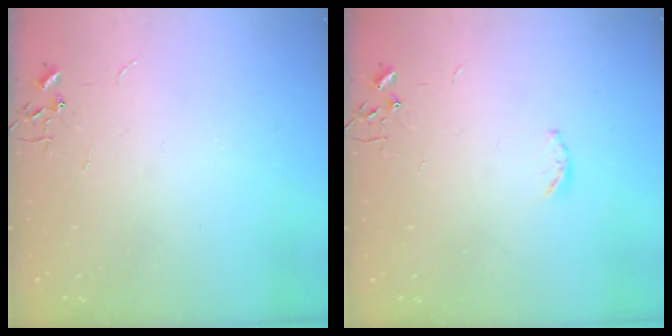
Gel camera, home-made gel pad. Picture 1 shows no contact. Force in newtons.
{"total": 3.8, "press": 3.8, "slide": 0.6}